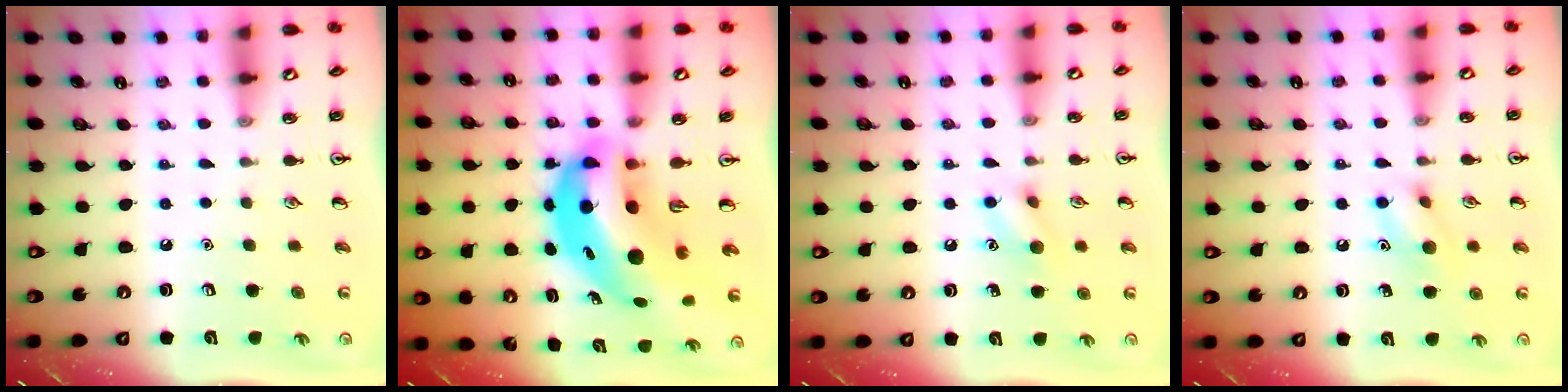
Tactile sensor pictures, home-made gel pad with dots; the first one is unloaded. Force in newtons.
{"total": 13.0, "press": 12.5, "slide": 3.5}
{"total": 8.5, "press": 8.4, "slide": 1.0}
{"total": 8.8, "press": 8.7, "slide": 1.2}